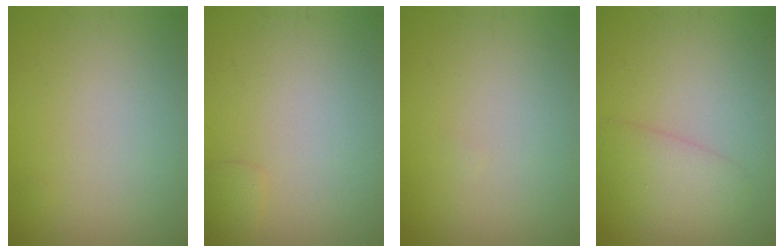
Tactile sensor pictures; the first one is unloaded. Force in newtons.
{"total": 0.9, "press": 0.9, "slide": 0.1}
{"total": 0.0}
{"total": 2.7, "press": 2.7, "slide": 0.3}